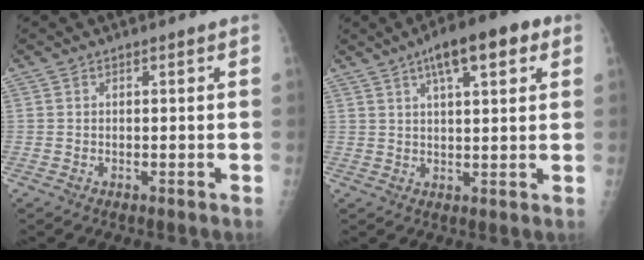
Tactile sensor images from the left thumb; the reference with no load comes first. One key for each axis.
{"total": 11.3, "fx": 5.5, "fy": 3.6, "fz": 9.2, "tx": -0.122, "ty": 0.006, "tz": 0.077}